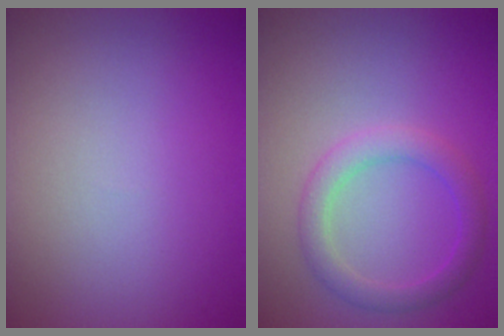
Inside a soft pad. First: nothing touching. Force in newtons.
{"total": 2.8, "press": 2.8, "slide": 0.1}